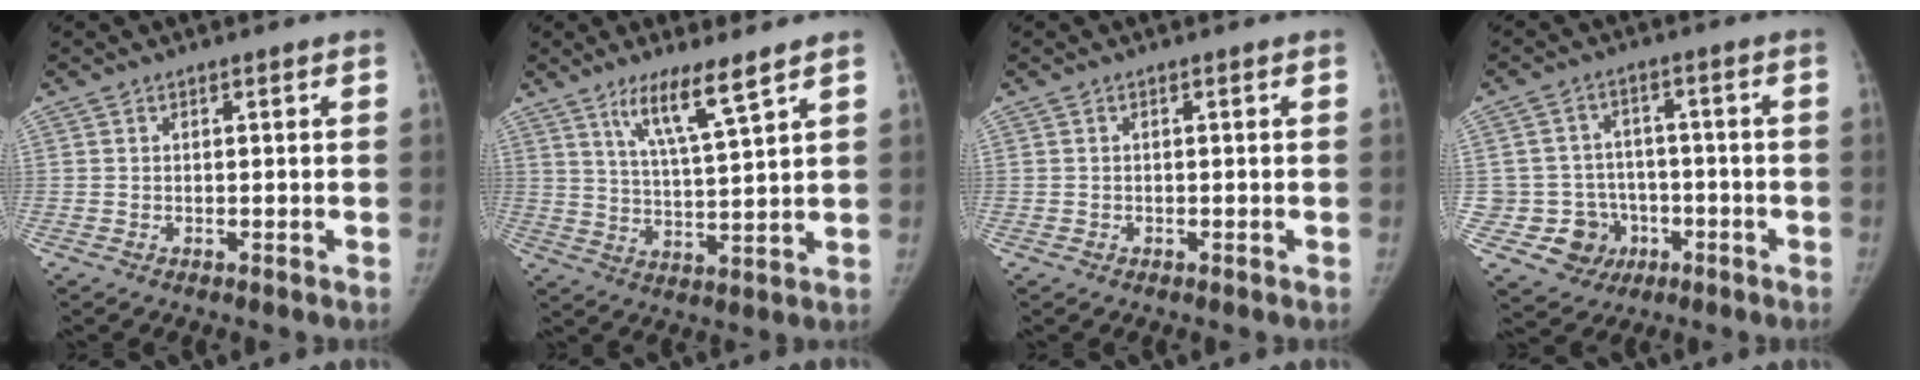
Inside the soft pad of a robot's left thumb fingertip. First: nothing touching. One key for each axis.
{"total": 8.8, "fx": 5.8, "fy": 0.6, "fz": 6.6, "tx": -0.119, "ty": -0.038, "tz": 0.109}
{"total": 0.5, "fx": -0.3, "fy": 0.4, "fz": -0.1, "tx": 0.007, "ty": 0.005, "tz": -0.006}
{"total": 9.2, "fx": -2.8, "fy": 8.7, "fz": 1.3, "tx": 0.007, "ty": 0.026, "tz": -0.036}